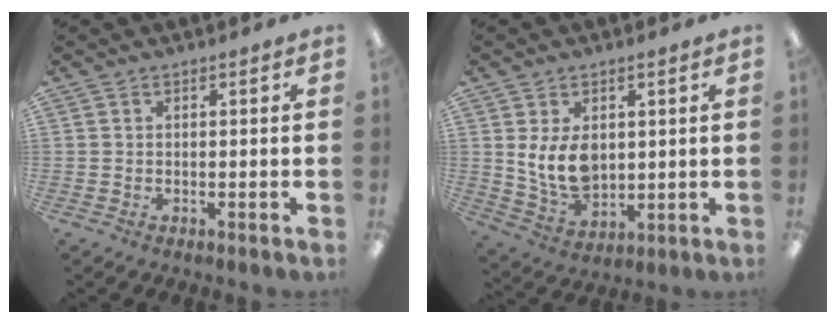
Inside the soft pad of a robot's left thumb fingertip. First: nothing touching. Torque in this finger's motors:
{"motor_torque": [1.37, 1.90, 0.79, -0.81, 0.09]}